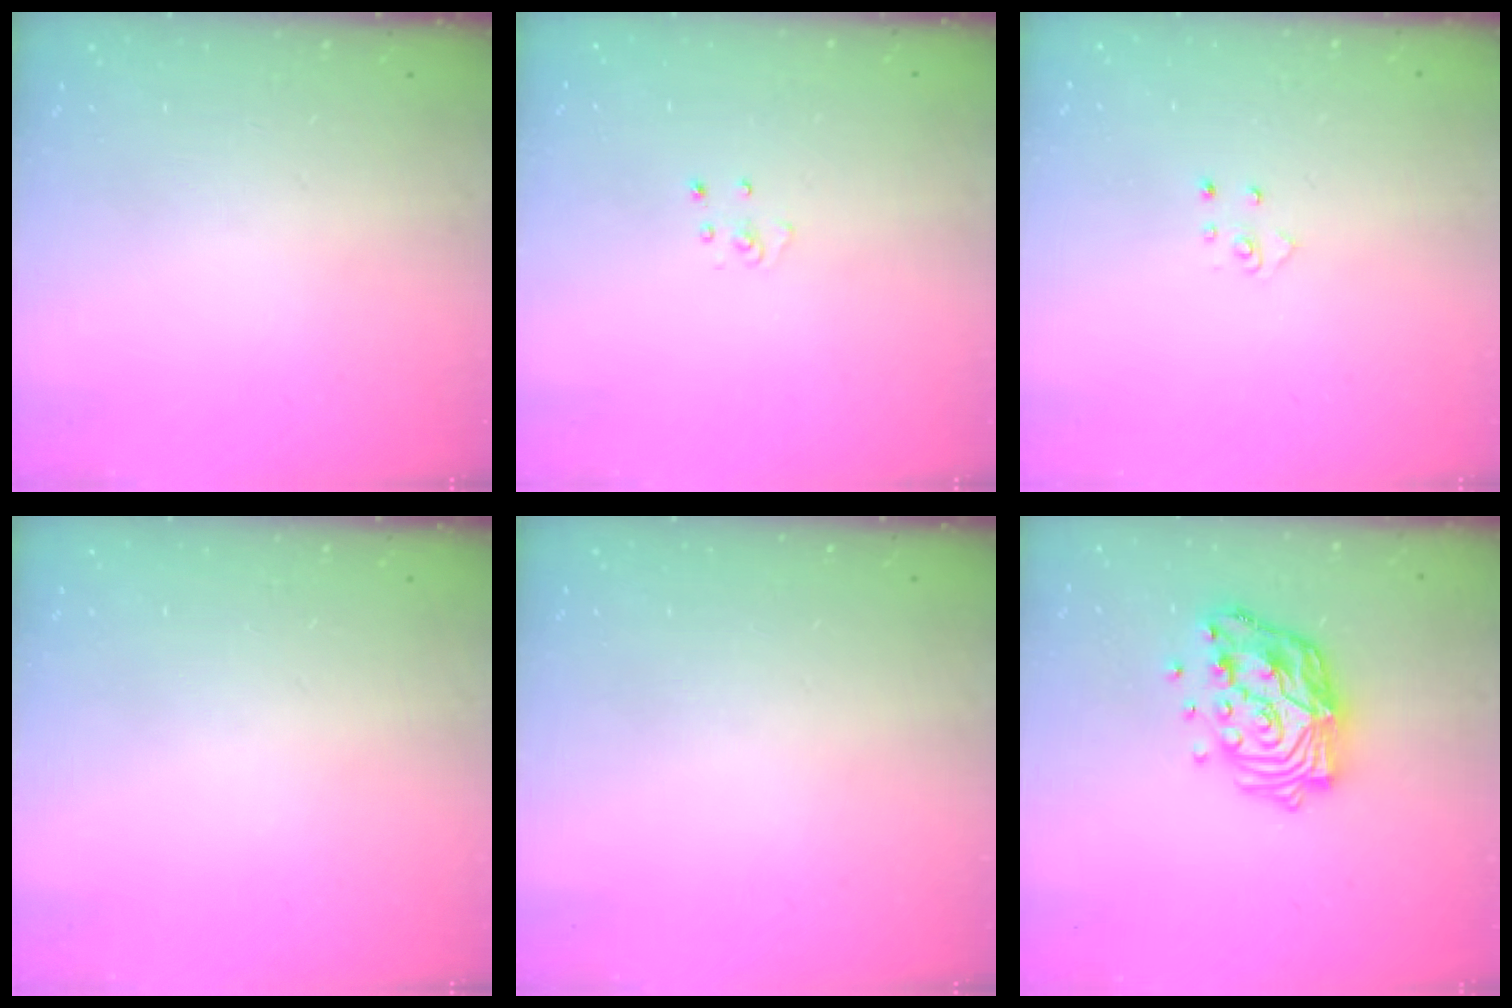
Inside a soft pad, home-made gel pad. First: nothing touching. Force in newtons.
{"total": 2.5, "press": 2.5, "slide": 0.3}
{"total": 2.6, "press": 2.6, "slide": 0.3}
{"total": 0.0}
{"total": 0.0}
{"total": 16.1, "press": 16.0, "slide": 1.3}